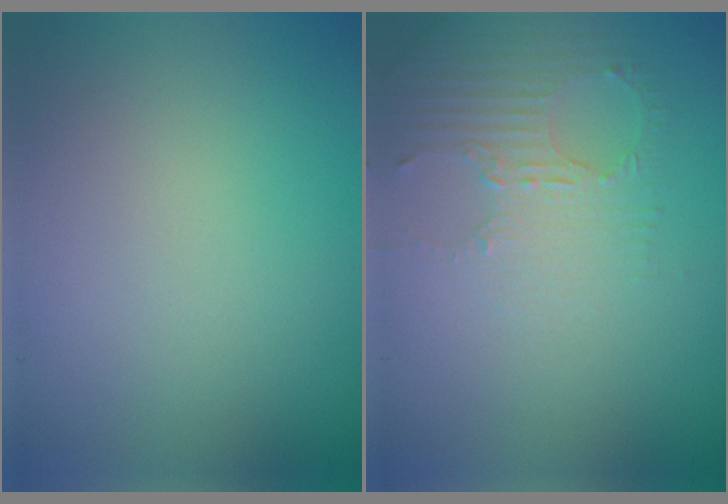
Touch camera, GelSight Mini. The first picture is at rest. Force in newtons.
{"total": 2.9, "press": 2.3, "slide": 1.8}